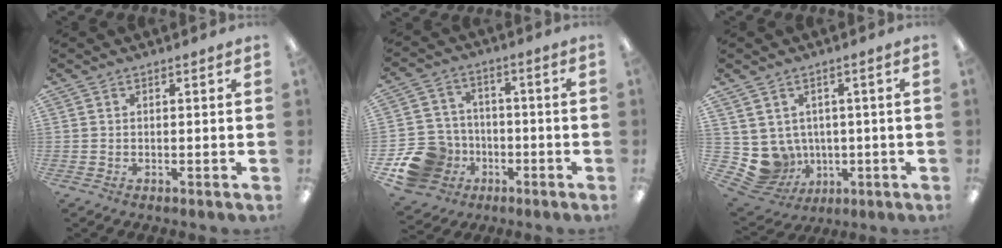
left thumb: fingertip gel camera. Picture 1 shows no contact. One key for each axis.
{"total": 13.7, "fx": -5.8, "fy": 11.4, "fz": 4.9, "tx": -0.108, "ty": 0.045, "tz": -0.091}
{"total": 7.6, "fx": 0.1, "fy": 7.3, "fz": 2.0, "tx": -0.068, "ty": -0.018, "tz": 0.013}